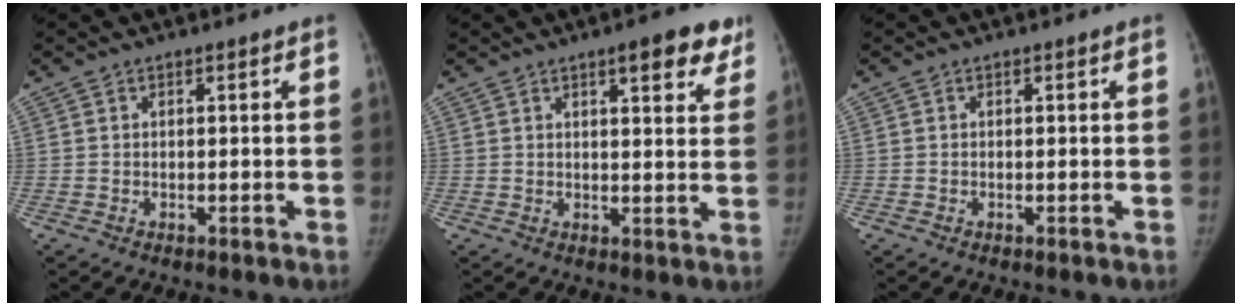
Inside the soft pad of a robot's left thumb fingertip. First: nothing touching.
{"total": 8.0, "force": [4.9, 2.4, 5.9], "torque": [-0.051, -0.019, 0.059]}
{"total": 0.0}